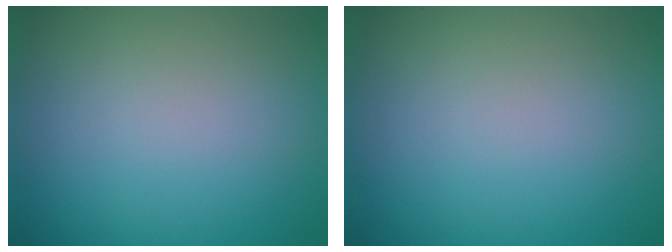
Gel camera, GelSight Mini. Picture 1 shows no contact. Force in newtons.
{"total": 0.0}